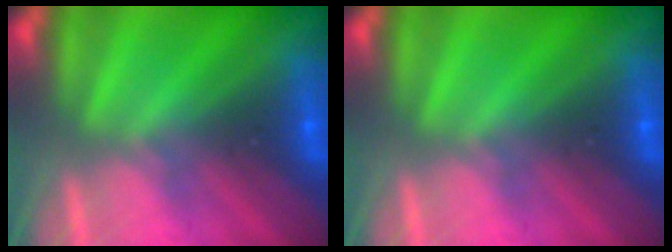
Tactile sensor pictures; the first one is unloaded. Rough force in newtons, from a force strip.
{"total": 0.0}